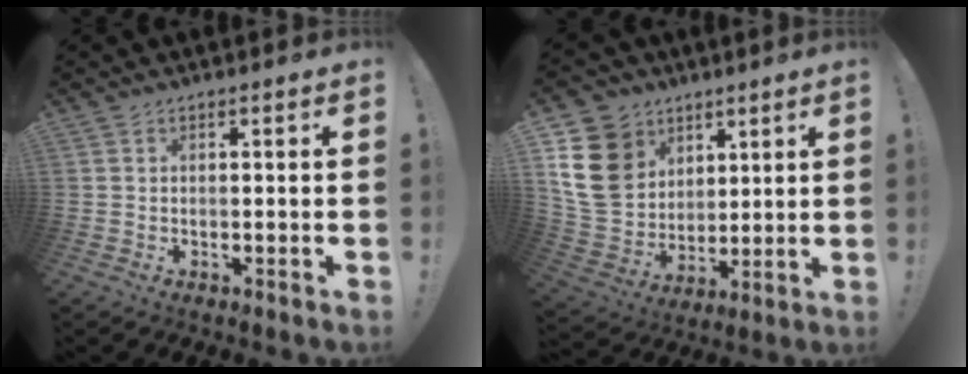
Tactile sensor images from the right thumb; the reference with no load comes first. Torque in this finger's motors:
{"motor_torque": [-0.02, 0.90, 0.68, 0.97, 0.04]}